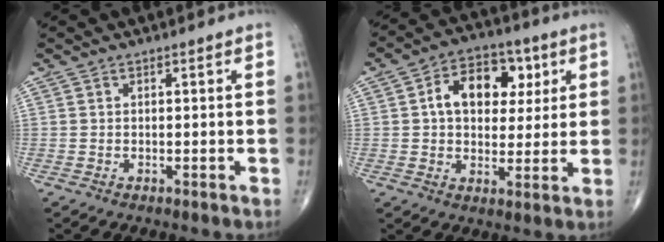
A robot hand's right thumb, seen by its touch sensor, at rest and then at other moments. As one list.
[{"total": 12.9, "force": [3.2, 8.9, 8.8], "torque": [-0.094, 0.009, 0.046]}]